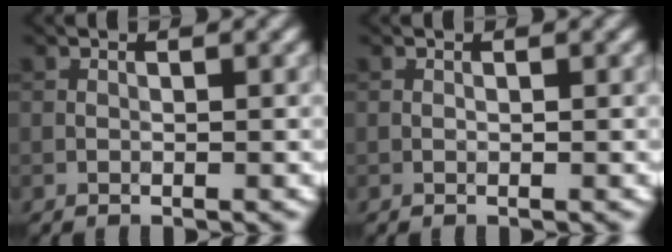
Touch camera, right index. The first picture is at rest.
{"total": 0.0}